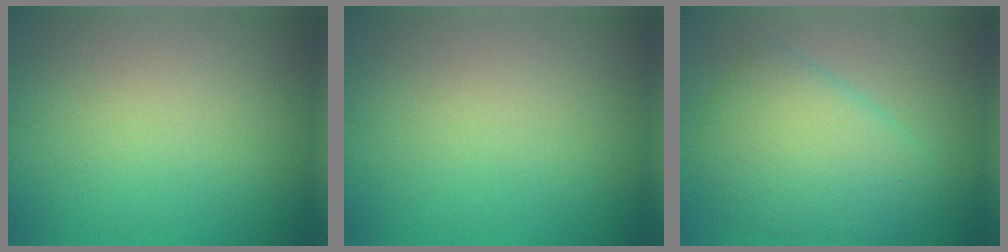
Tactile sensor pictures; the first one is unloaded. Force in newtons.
{"total": 0.0}
{"total": 6.8, "press": 6.8, "slide": 0.1}